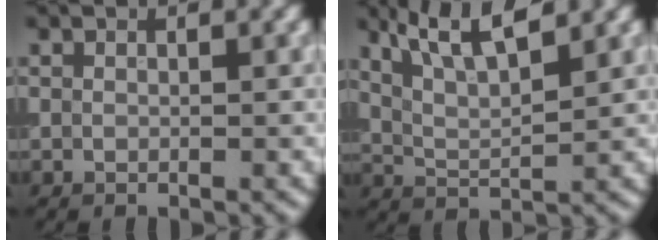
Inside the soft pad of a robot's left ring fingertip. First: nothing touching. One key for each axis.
{"total": 5.3, "fx": 3.5, "fy": 1.3, "fz": 3.7, "tx": -0.070, "ty": 0.012, "tz": 0.063}